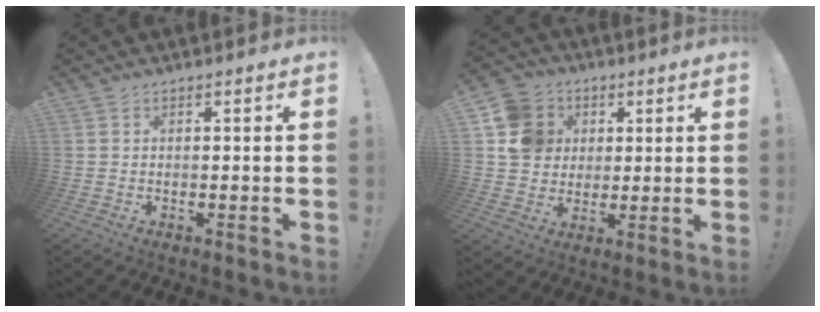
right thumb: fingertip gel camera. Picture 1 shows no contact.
{"total": 12.8, "force": [3.1, 11.6, 4.6], "torque": [-0.067, -0.002, 0.065]}